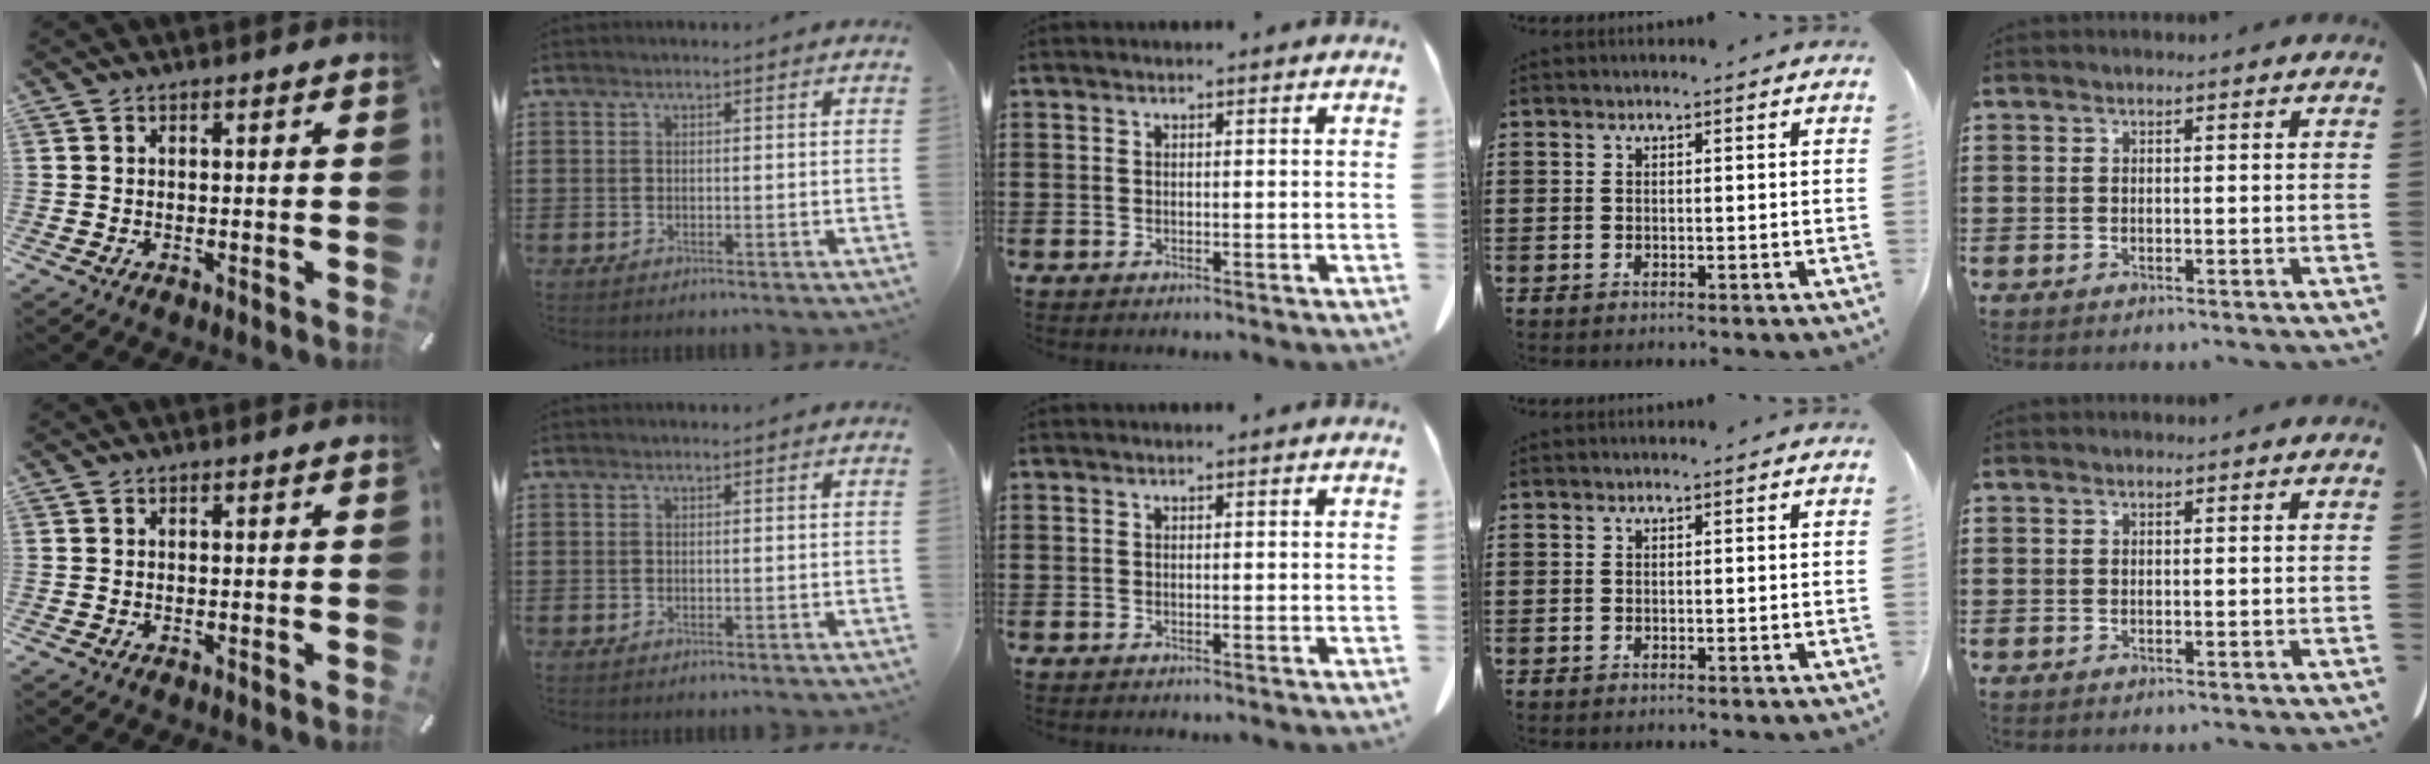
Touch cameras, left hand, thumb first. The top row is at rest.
{}